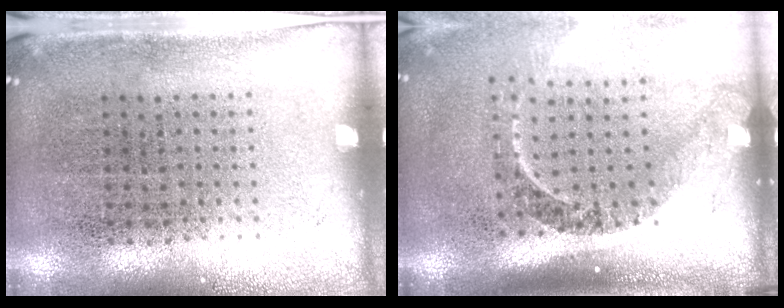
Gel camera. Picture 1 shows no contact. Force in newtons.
{"total": 2.3, "press": 1.6, "slide": 1.6}